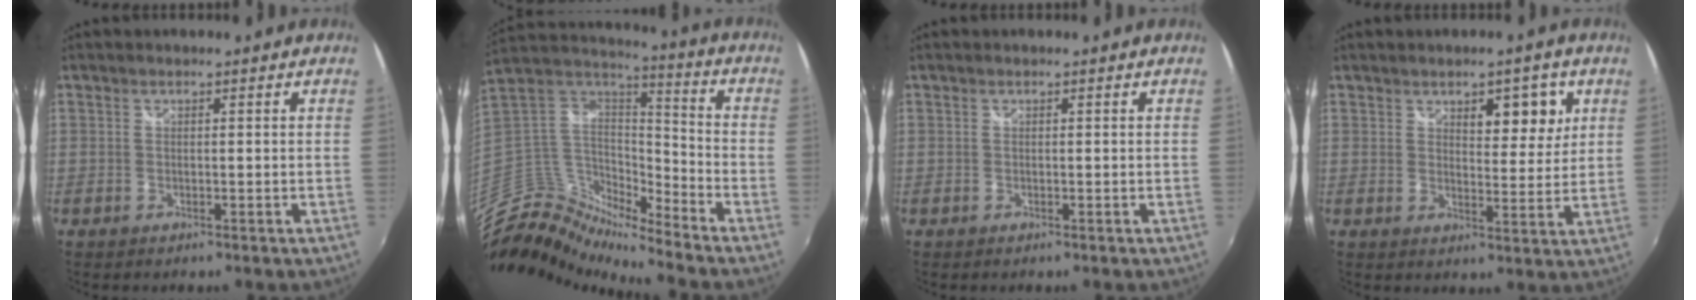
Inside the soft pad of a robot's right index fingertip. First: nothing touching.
{"total": 9.5, "force": [-8.5, 1.8, 3.7], "torque": [-0.079, 0.022, -0.184]}
{"total": 0.0}
{"total": 6.6, "force": [3.2, 3.1, 4.8], "torque": [-0.057, 0.003, 0.048]}